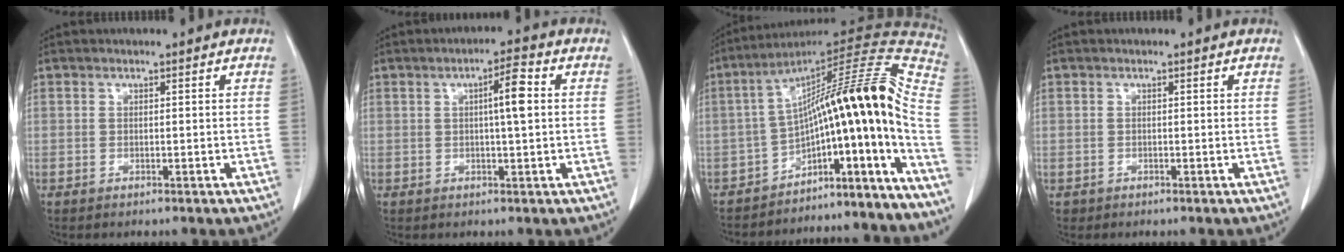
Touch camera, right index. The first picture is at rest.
{"total": 4.9, "force": [0.8, 0.4, 4.8], "torque": [-0.077, 0.005, 0.009]}
{"total": 22.6, "force": [-12.7, 1.9, 18.6], "torque": [-0.222, 0.059, -0.188]}
{"total": 0.6, "force": [0.0, 0.5, -0.2], "torque": [0.010, 0.005, -0.006]}